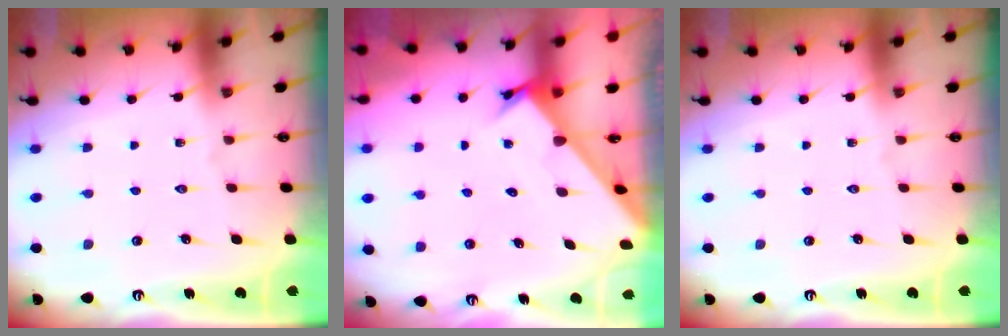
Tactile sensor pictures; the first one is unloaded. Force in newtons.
{"total": 2.3, "press": 2.3, "slide": 0.1}
{"total": 0.0}